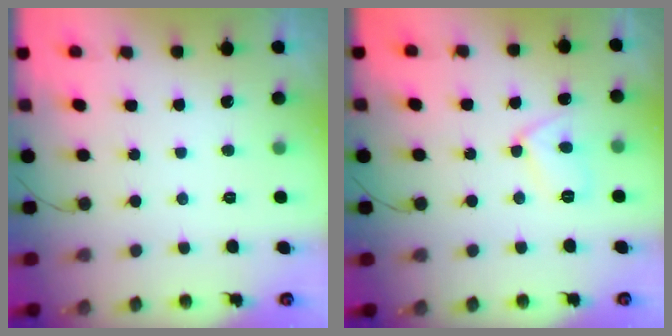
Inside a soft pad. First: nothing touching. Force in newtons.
{"total": 6.5, "press": 6.5, "slide": 0.6}